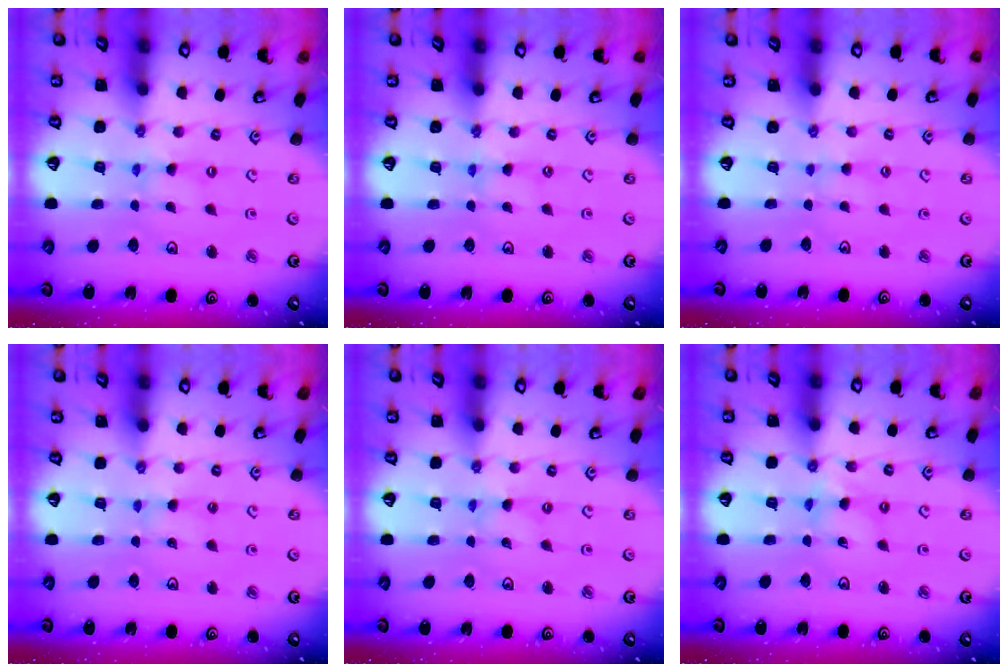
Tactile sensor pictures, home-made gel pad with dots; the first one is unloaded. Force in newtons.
{"total": 1.2, "press": 1.1, "slide": 0.3}
{"total": 1.7, "press": 1.7, "slide": 0.3}
{"total": 2.5, "press": 2.5, "slide": 0.2}
{"total": 0.0}
{"total": 4.0, "press": 4.0, "slide": 0.4}